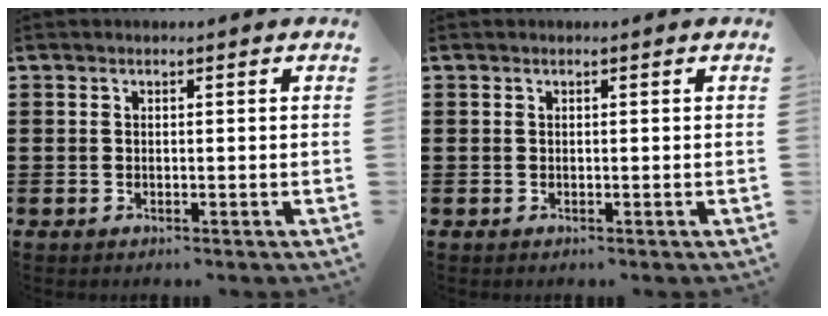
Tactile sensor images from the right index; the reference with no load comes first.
{"total": 0.0}